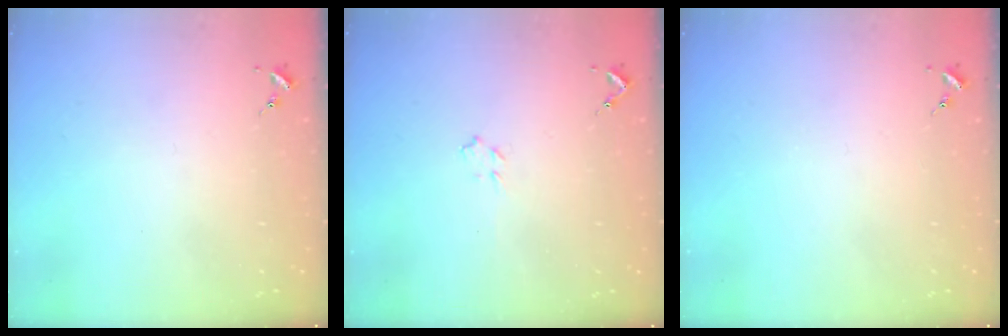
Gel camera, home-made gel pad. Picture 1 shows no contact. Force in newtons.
{"total": 4.2, "press": 4.1, "slide": 0.6}
{"total": 0.0}